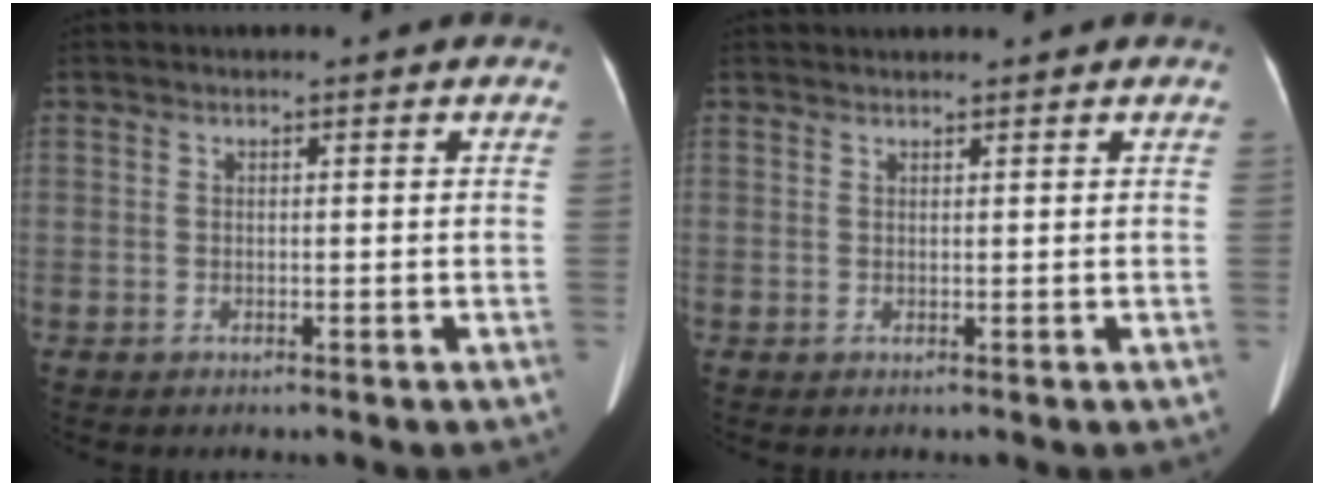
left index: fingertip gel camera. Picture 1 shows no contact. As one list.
[{"total": 1.2, "force": [1.2, 0.1, 0.1], "torque": [-0.004, 0.013, 0.022]}]